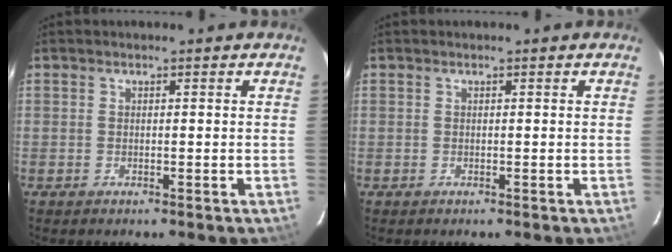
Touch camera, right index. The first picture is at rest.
{"total": 0.0}